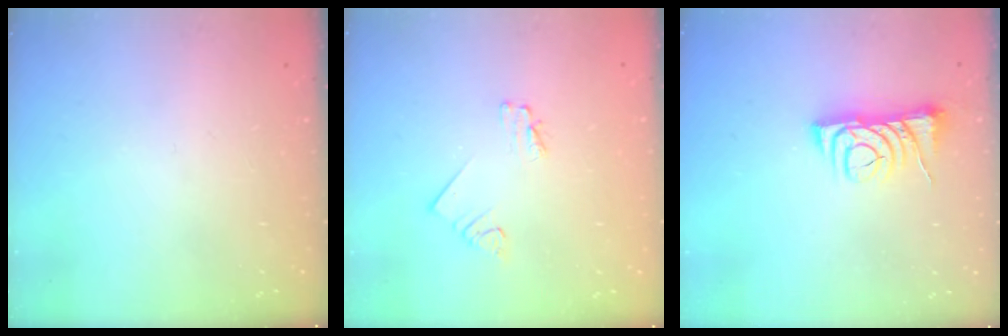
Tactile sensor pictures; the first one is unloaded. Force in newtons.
{"total": 1.6, "press": 1.5, "slide": 0.2}
{"total": 9.8, "press": 9.7, "slide": 1.1}